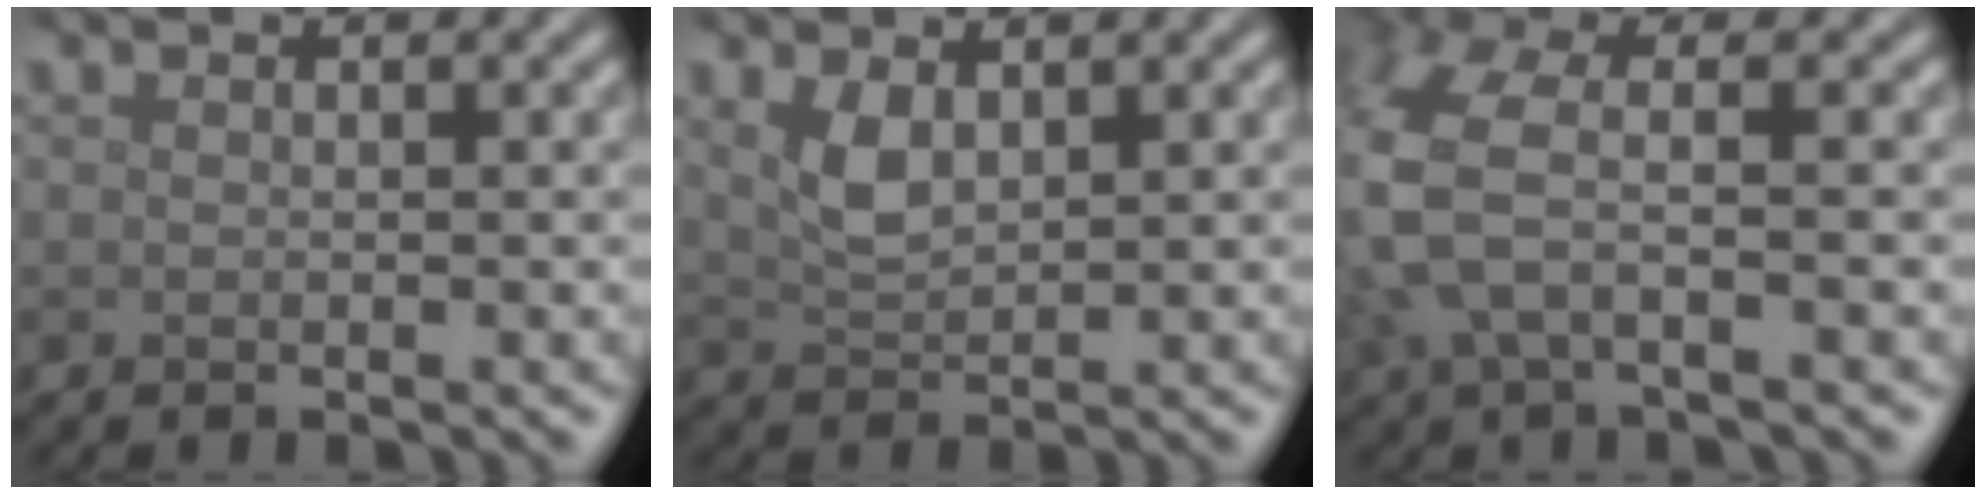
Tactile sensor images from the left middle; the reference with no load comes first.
{"total": 2.5, "force": [1.2, 1.1, 1.8], "torque": [-0.044, 0.000, 0.030]}
{"total": 5.7, "force": [0.2, 2.6, 5.1], "torque": [-0.138, -0.003, -0.001]}